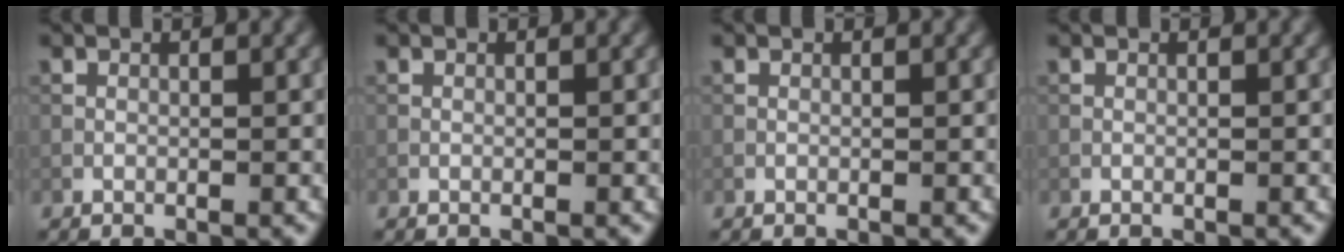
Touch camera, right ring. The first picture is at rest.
{"total": 0.0}
{"total": 0.0}
{"total": 0.0}